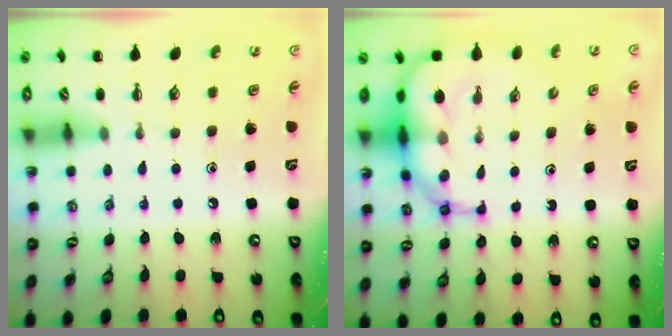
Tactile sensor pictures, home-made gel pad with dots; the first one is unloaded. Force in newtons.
{"total": 11.3, "press": 10.7, "slide": 3.7}